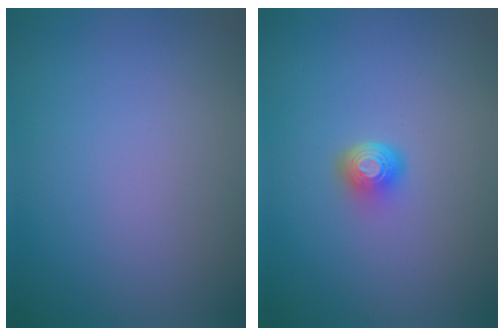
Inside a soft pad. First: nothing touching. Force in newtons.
{"total": 2.0, "press": 1.3, "slide": 1.5}